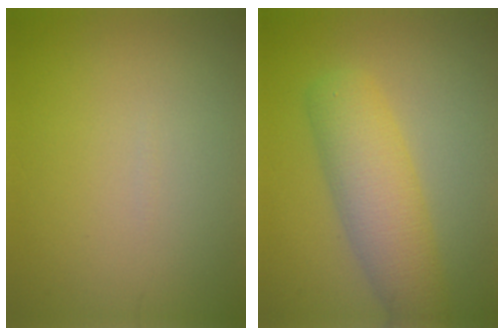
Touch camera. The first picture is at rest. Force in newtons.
{"total": 5.6, "press": 5.6, "slide": 0.2}